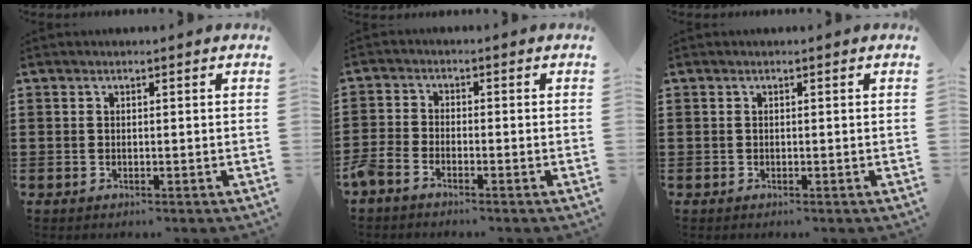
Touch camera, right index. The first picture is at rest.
{"total": 2.5, "force": [-2.4, 0.5, 0.6], "torque": [-0.025, 0.000, -0.054]}
{"total": 0.0}